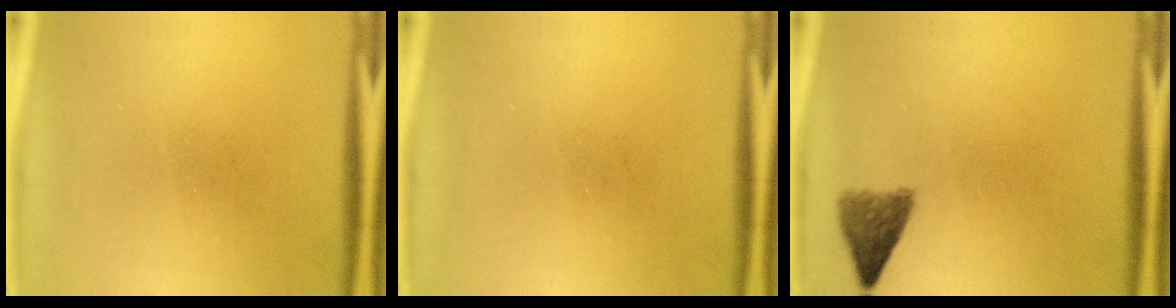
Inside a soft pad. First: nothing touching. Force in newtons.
{"total": 0.0}
{"total": 3.4}